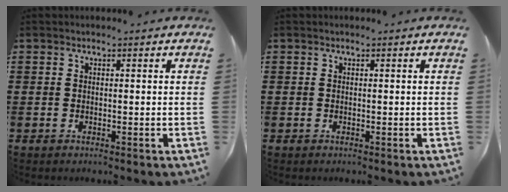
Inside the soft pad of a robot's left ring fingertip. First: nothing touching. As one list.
[{"total": 0.0}]